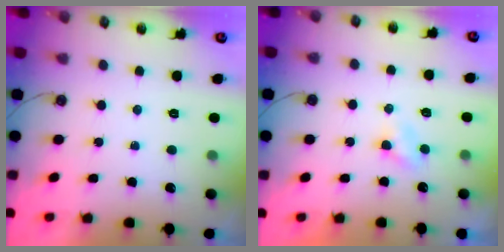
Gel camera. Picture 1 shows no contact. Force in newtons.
{"total": 3.0, "press": 3.0, "slide": 0.3}